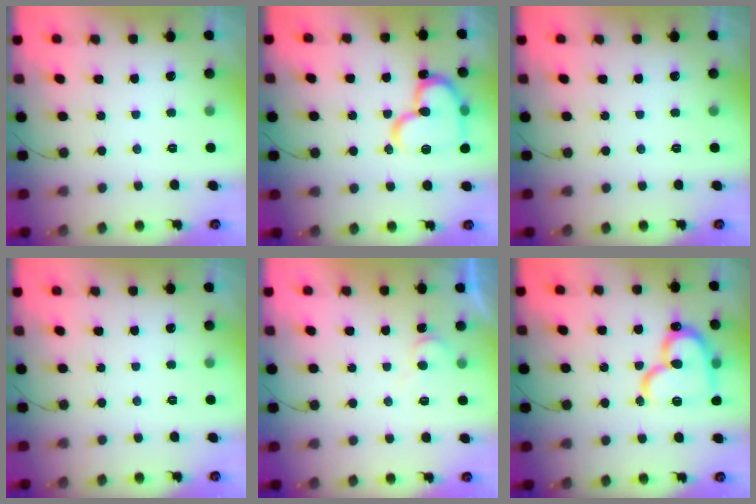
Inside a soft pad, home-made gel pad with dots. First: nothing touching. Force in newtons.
{"total": 18.4, "press": 18.3, "slide": 1.8}
{"total": 0.0}
{"total": 0.0}
{"total": 5.9, "press": 5.9, "slide": 0.6}
{"total": 18.8, "press": 18.7, "slide": 2.0}